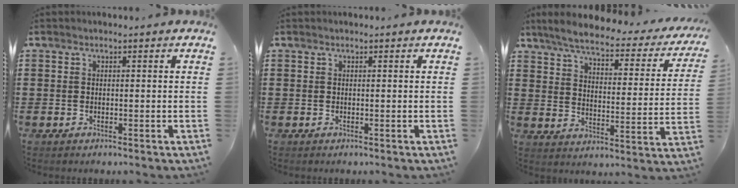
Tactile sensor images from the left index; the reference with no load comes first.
{"total": 0.0}
{"total": 5.1, "force": [4.2, 0.7, 2.8], "torque": [-0.076, -0.026, 0.067]}